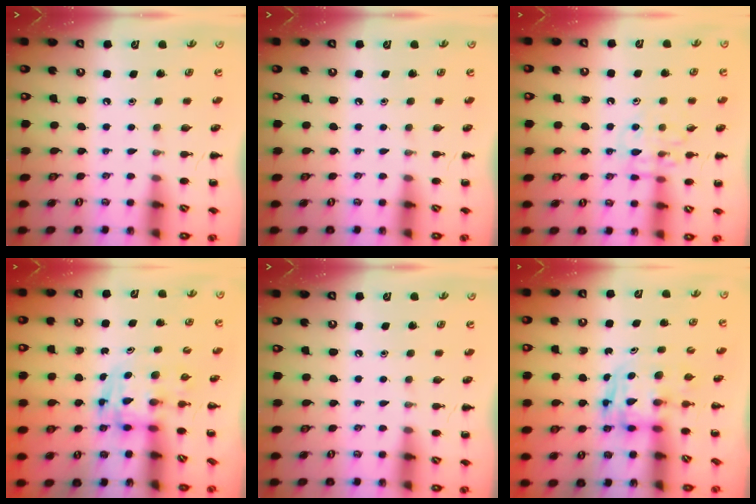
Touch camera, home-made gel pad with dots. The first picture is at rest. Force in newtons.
{"total": 0.0}
{"total": 10.4, "press": 10.3, "slide": 0.7}
{"total": 3.4, "press": 3.4, "slide": 0.6}
{"total": 0.0}
{"total": 2.6, "press": 2.6, "slide": 0.2}